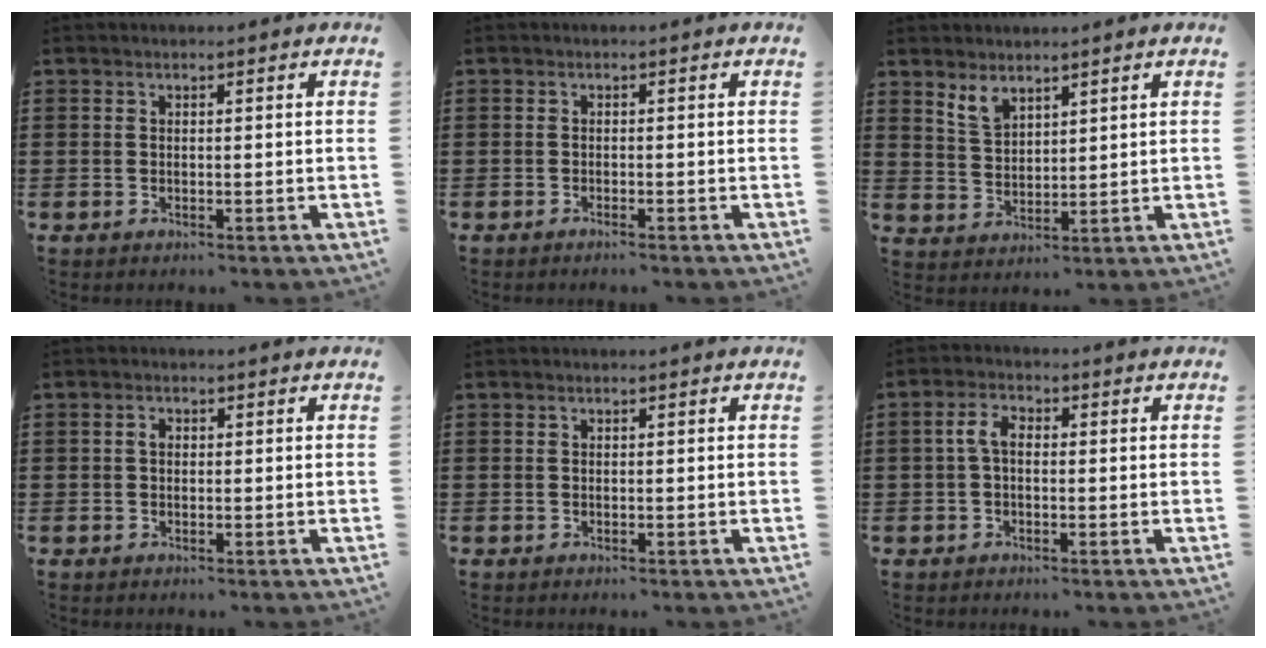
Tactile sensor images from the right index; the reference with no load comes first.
{"total": 0.7, "force": [-0.6, -0.1, 0.2], "torque": [-0.006, -0.001, -0.013]}
{"total": 3.7, "force": [2.9, 1.7, 1.4], "torque": [-0.036, 0.001, 0.055]}
{"total": 1.2, "force": [0.1, 0.8, 0.9], "torque": [-0.019, 0.005, 0.001]}
{"total": 0.0}
{"total": 3.4, "force": [-0.1, 1.8, 2.9], "torque": [-0.073, 0.002, -0.008]}